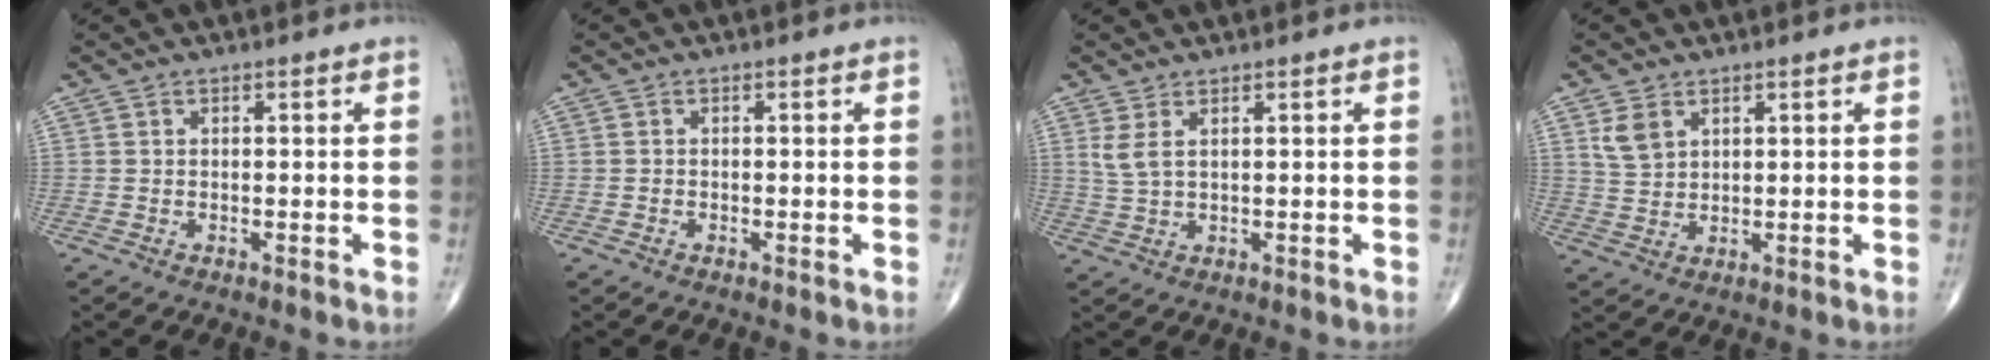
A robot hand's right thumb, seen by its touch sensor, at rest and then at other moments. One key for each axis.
{"total": 0.0}
{"total": 3.0, "fx": 1.4, "fy": 1.0, "fz": 2.4, "tx": -0.060, "ty": 0.000, "tz": 0.038}
{"total": 4.3, "fx": 2.2, "fy": 2.8, "fz": 2.4, "tx": -0.042, "ty": -0.008, "tz": 0.052}